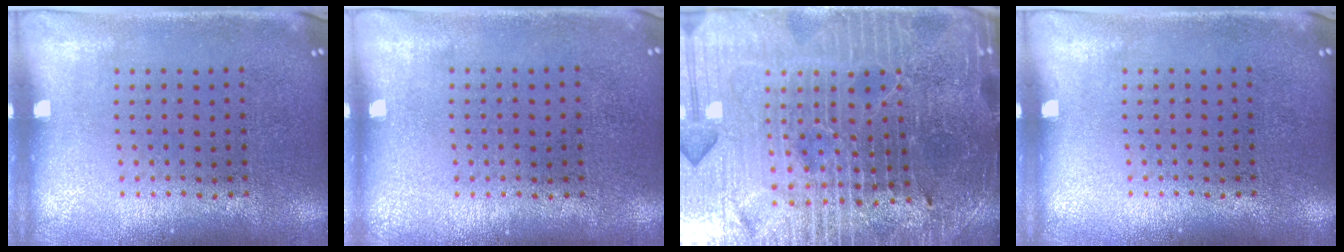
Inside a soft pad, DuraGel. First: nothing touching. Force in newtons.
{"total": 0.0}
{"total": 5.7, "press": 5.3, "slide": 2.1}
{"total": 0.0}